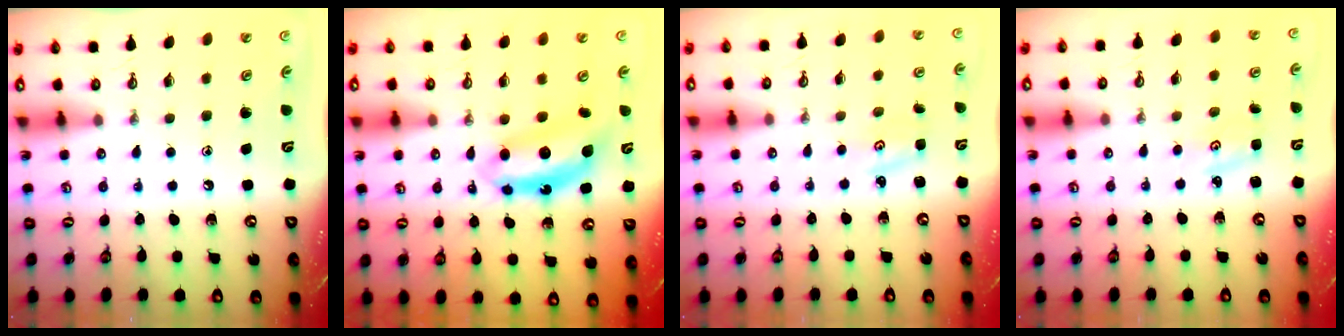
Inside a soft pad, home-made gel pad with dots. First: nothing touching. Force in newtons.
{"total": 7.0, "press": 7.0, "slide": 0.2}
{"total": 1.7, "press": 1.6, "slide": 0.3}
{"total": 1.0, "press": 0.9, "slide": 0.2}